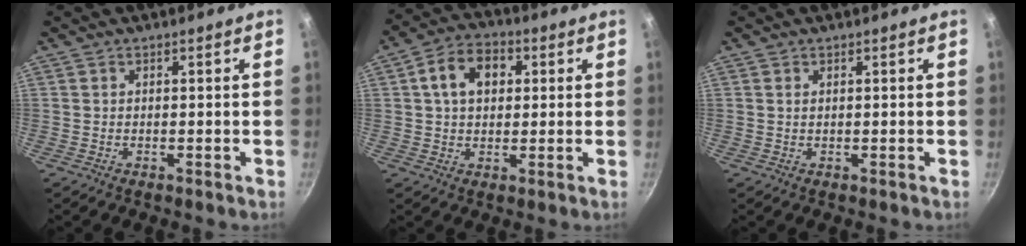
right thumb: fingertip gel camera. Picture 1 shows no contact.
{"total": 9.4, "force": [2.3, 6.7, 6.2], "torque": [-0.080, 0.014, 0.026]}
{"total": 0.7, "force": [0.3, 0.4, 0.4], "torque": [-0.008, 0.001, 0.005]}